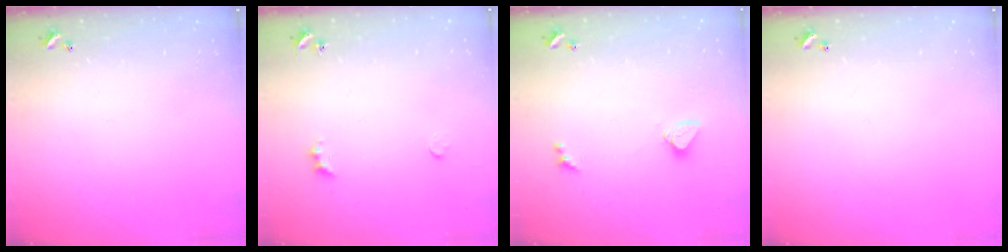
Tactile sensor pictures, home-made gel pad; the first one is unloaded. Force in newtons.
{"total": 1.9, "press": 1.9, "slide": 0.5}
{"total": 1.5, "press": 1.4, "slide": 0.5}
{"total": 0.0}